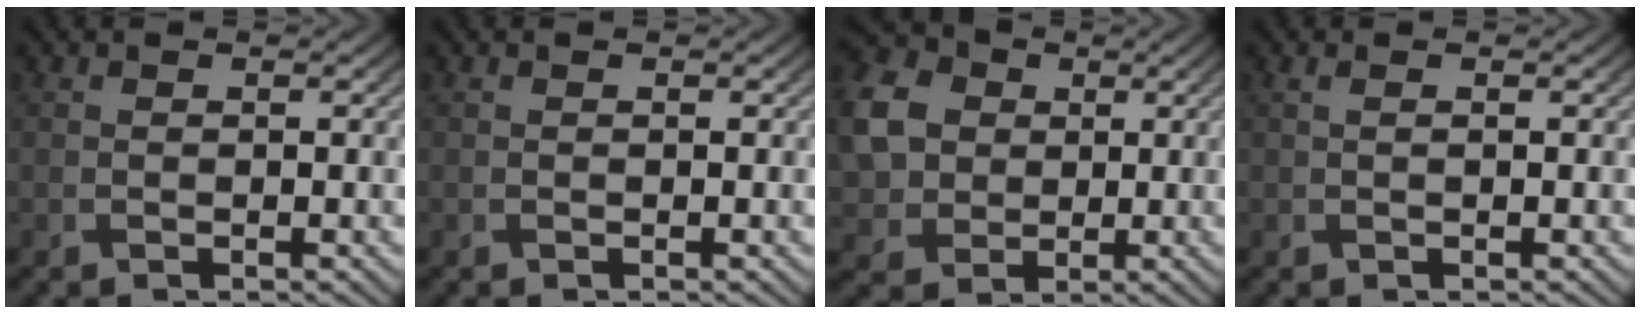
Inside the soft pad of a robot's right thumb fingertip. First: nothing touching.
{"total": 0.0}
{"total": 9.0, "force": [1.3, 7.7, 4.4], "torque": [-0.135, 0.004, 0.023]}
{"total": 0.6, "force": [0.2, 0.1, 0.6], "torque": [-0.015, 0.005, 0.004]}